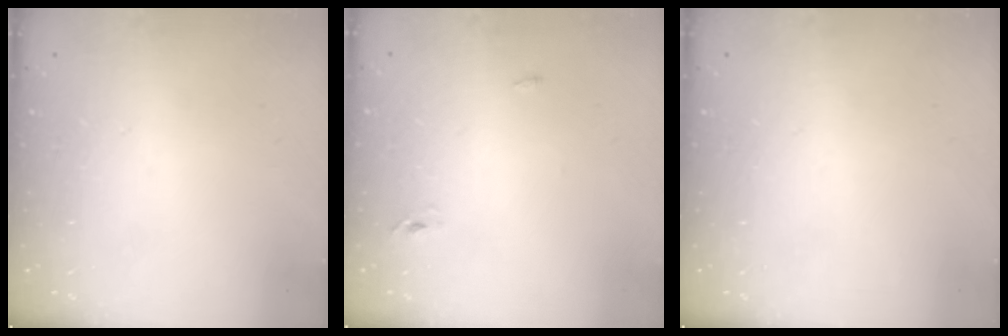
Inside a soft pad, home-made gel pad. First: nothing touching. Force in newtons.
{"total": 2.4, "press": 2.2, "slide": 1.0}
{"total": 0.0}